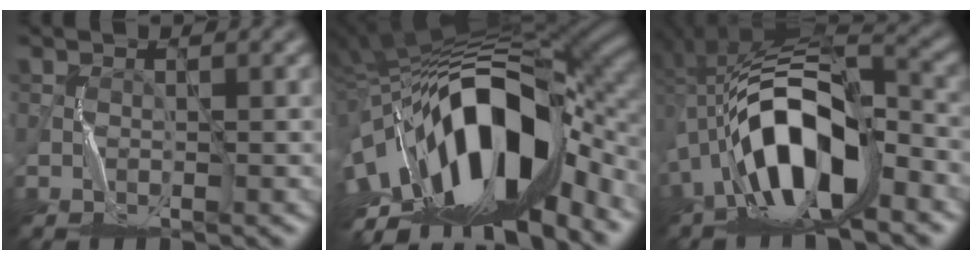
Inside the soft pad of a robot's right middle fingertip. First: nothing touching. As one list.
[{"total": 16.1, "force": [-4.6, 7.4, 13.5], "torque": [-0.225, 0.010, -0.082]}, {"total": 12.1, "force": [-4.3, 4.3, 10.5], "torque": [-0.194, 0.020, -0.081]}]